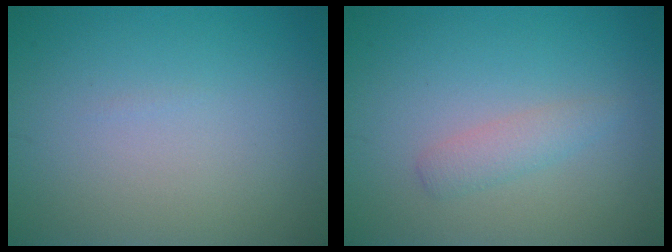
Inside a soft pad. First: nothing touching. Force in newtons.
{"total": 1.7, "press": 1.7, "slide": 0.1}